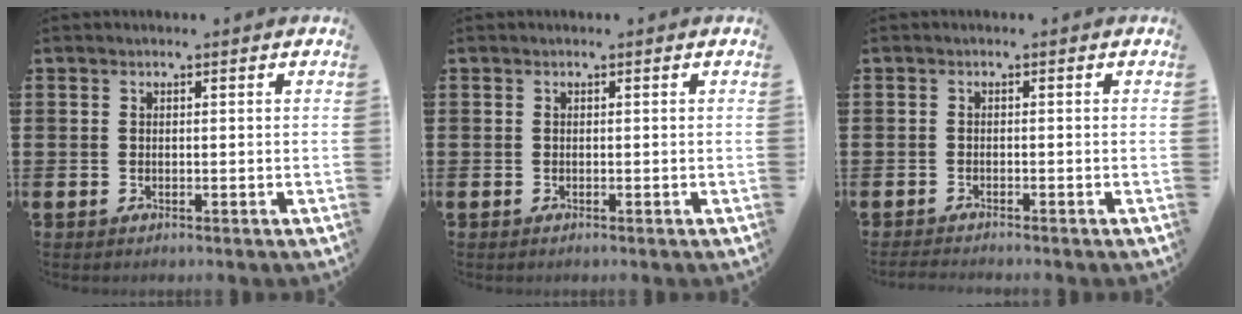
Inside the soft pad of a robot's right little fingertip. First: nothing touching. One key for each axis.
{"total": 0.0}
{"total": 0.9, "fx": -0.9, "fy": -0.1, "fz": 0.2, "tx": -0.004, "ty": -0.001, "tz": -0.018}